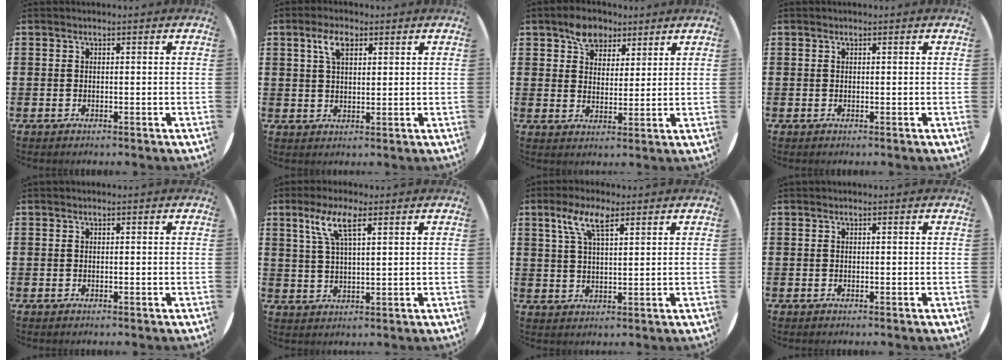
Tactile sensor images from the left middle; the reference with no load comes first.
{"total": 3.9, "force": [2.3, 1.8, 2.7], "torque": [-0.052, 0.006, 0.038]}
{"total": 5.0, "force": [3.8, 3.1, 1.0], "torque": [-0.018, 0.001, 0.070]}
{"total": 0.0}
{"total": 0.0}
{"total": 5.6, "force": [3.2, 1.3, 4.4], "torque": [-0.096, 0.010, 0.055]}
{"total": 5.7, "force": [3.5, 1.9, 4.1], "torque": [-0.082, 0.006, 0.060]}
{"total": 0.0}